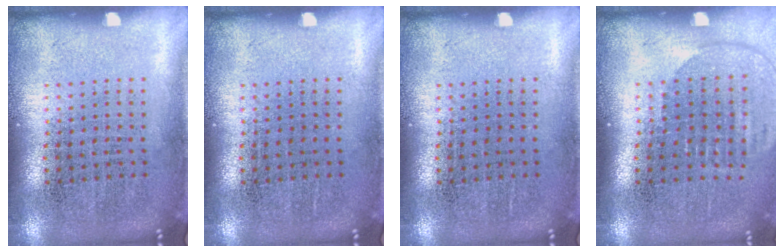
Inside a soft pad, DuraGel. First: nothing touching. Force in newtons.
{"total": 0.0}
{"total": 0.0}
{"total": 1.7, "press": 1.5, "slide": 0.8}